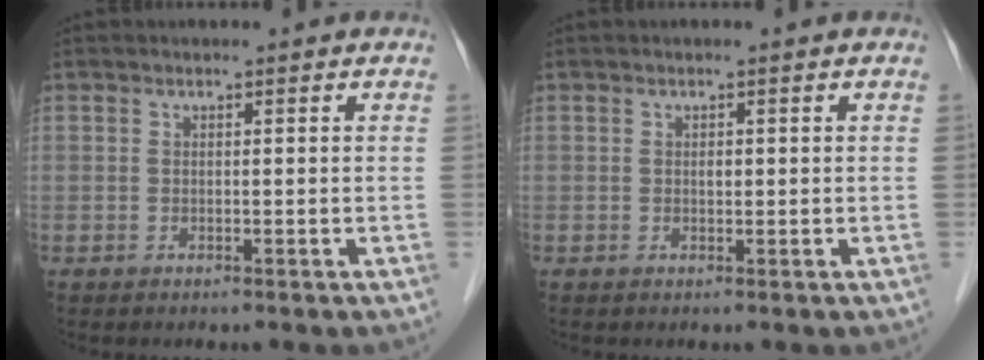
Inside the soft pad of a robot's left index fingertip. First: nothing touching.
{"total": 0.6, "force": [0.1, 0.4, 0.5], "torque": [-0.009, 0.000, 0.002]}